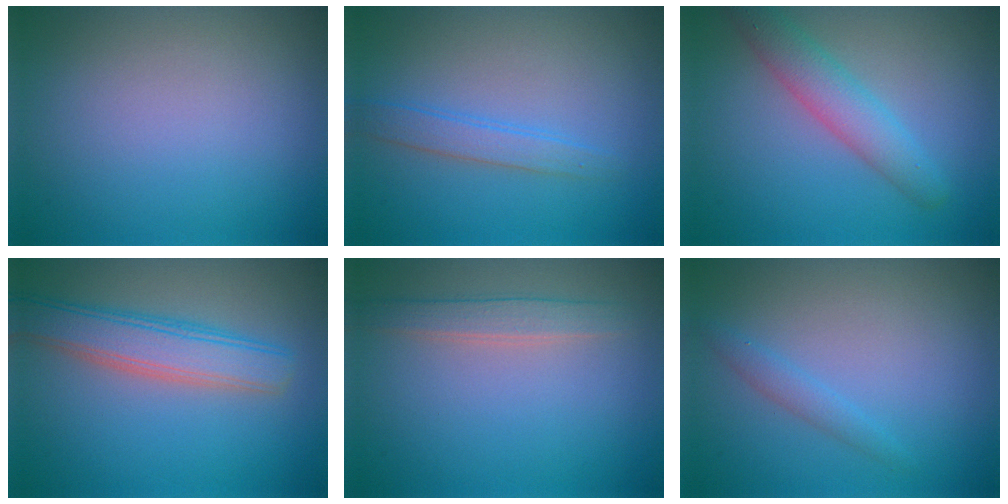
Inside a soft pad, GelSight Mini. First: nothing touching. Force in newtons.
{"total": 2.0, "press": 2.0, "slide": 0.1}
{"total": 3.7, "press": 3.7, "slide": 0.1}
{"total": 5.0, "press": 5.0, "slide": 0.2}
{"total": 2.1, "press": 2.1, "slide": 0.2}
{"total": 1.3, "press": 1.3, "slide": 0.0}